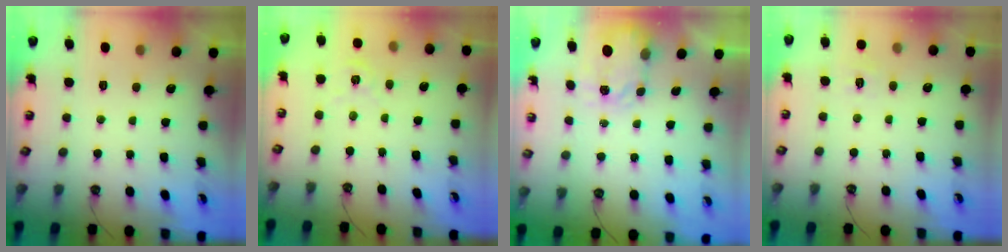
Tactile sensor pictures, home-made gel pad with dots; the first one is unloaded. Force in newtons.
{"total": 2.1, "press": 2.1, "slide": 0.2}
{"total": 4.0, "press": 3.9, "slide": 0.6}
{"total": 5.9, "press": 5.8, "slide": 0.7}